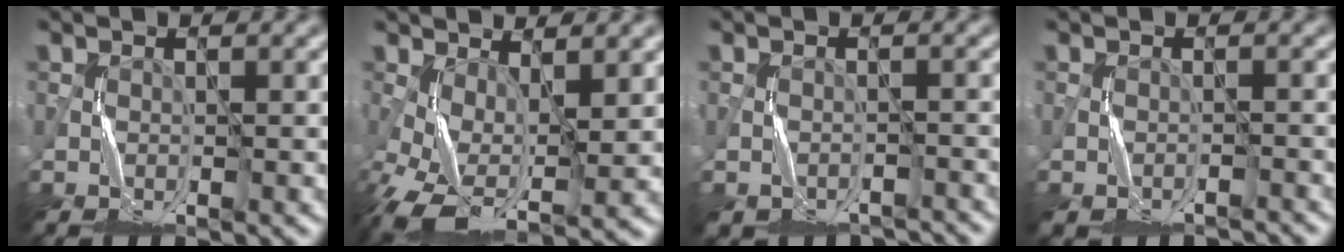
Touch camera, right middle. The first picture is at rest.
{"total": 7.2, "force": [-1.4, 3.5, 6.1], "torque": [-0.133, -0.008, -0.028]}
{"total": 4.0, "force": [-3.4, 2.0, 0.7], "torque": [-0.011, 0.001, -0.049]}
{"total": 2.3, "force": [-1.9, 1.0, 1.0], "torque": [-0.018, -0.003, -0.030]}